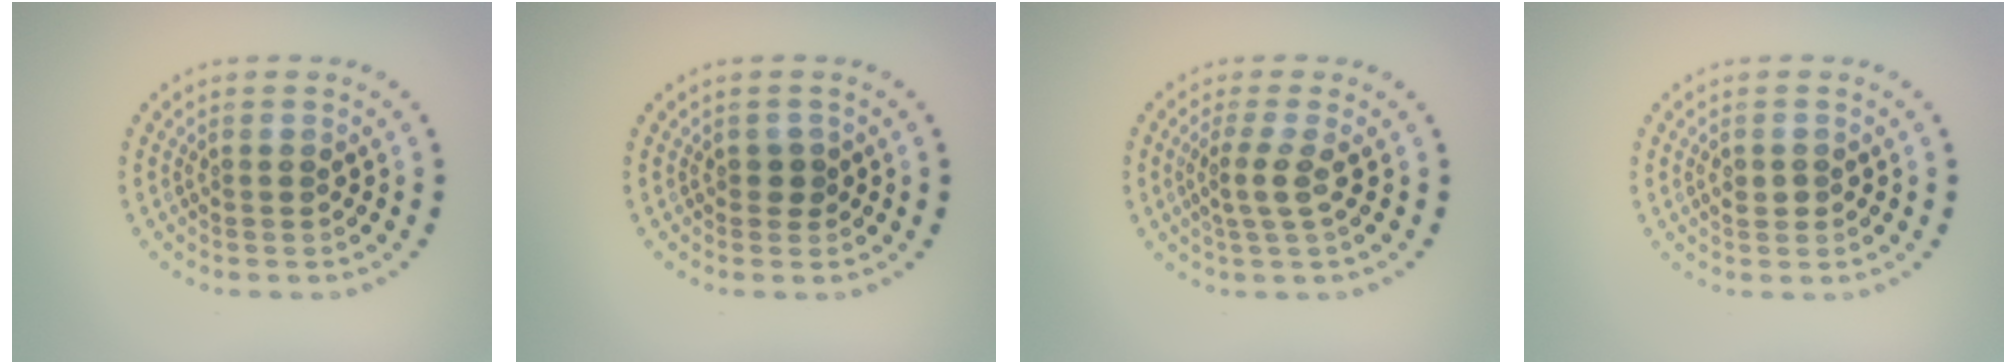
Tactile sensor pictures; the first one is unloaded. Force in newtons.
{"total": 0.9, "press": 0.8, "slide": 0.5}
{"total": 2.0, "press": 1.6, "slide": 1.2}
{"total": 1.2, "press": 1.1, "slide": 0.3}